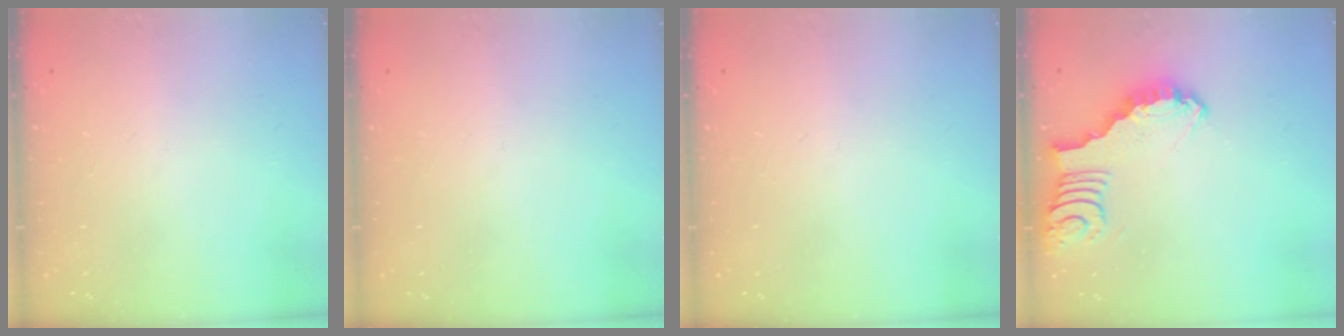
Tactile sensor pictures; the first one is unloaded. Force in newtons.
{"total": 0.0}
{"total": 0.0}
{"total": 3.6, "press": 3.6, "slide": 0.1}